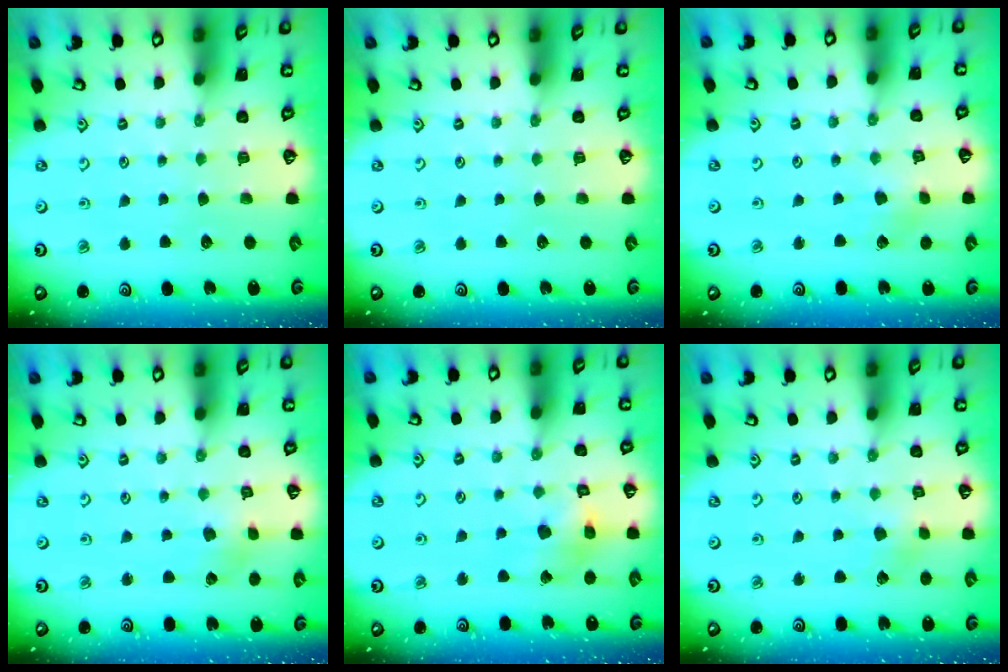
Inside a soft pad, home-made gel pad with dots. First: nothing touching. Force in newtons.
{"total": 0.0}
{"total": 3.1, "press": 3.0, "slide": 0.4}
{"total": 1.8, "press": 1.8, "slide": 0.2}
{"total": 11.7, "press": 11.6, "slide": 1.5}
{"total": 2.8, "press": 2.8, "slide": 0.1}